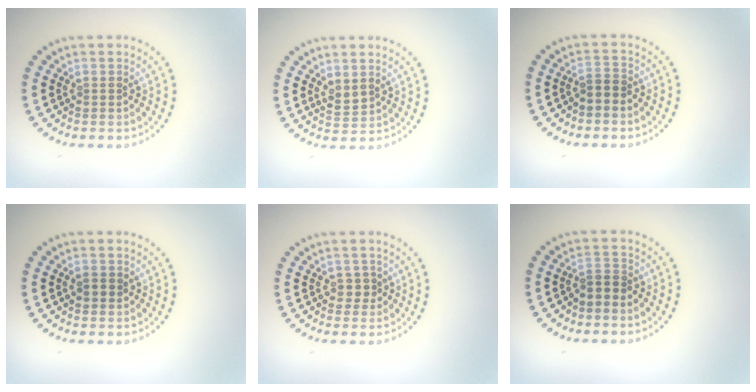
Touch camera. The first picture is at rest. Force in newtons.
{"total": 1.4, "press": 1.3, "slide": 0.6}
{"total": 1.2, "press": 1.0, "slide": 0.8}
{"total": 1.1, "press": 1.0, "slide": 0.2}
{"total": 1.1, "press": 1.0, "slide": 0.6}
{"total": 1.8, "press": 1.4, "slide": 1.1}